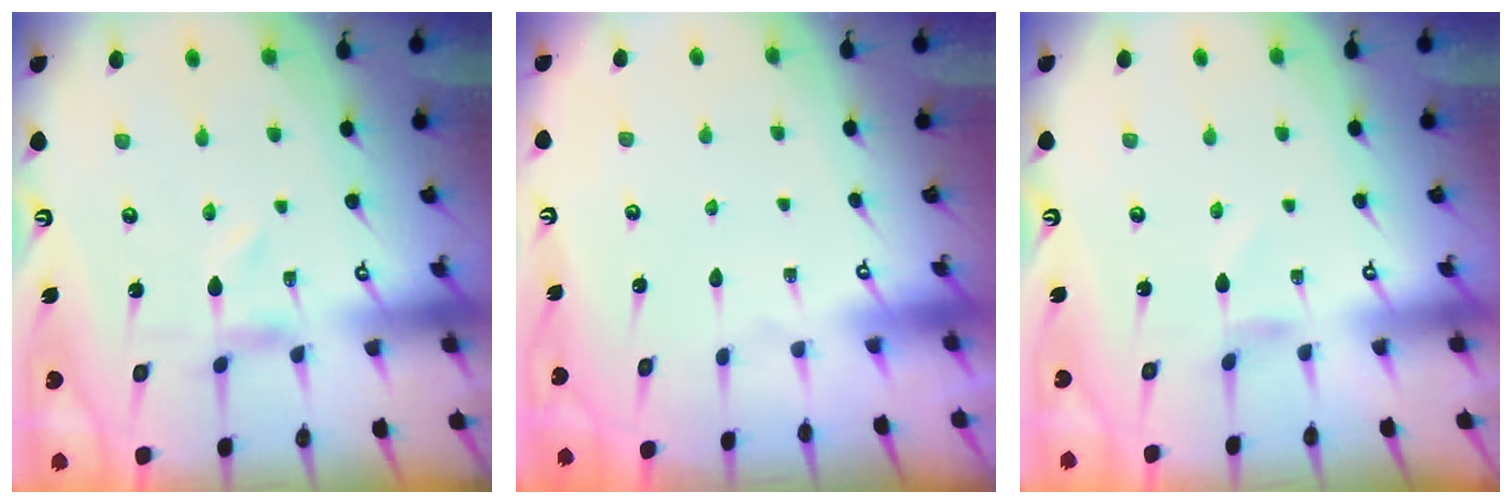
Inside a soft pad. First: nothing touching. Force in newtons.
{"total": 1.6, "press": 1.6, "slide": 0.1}
{"total": 0.0}